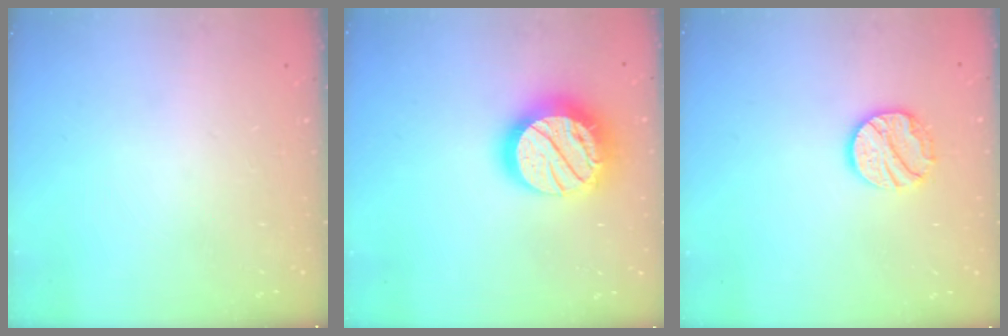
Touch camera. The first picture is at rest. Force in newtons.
{"total": 22.4, "press": 22.4, "slide": 1.9}
{"total": 12.2, "press": 12.2, "slide": 1.0}